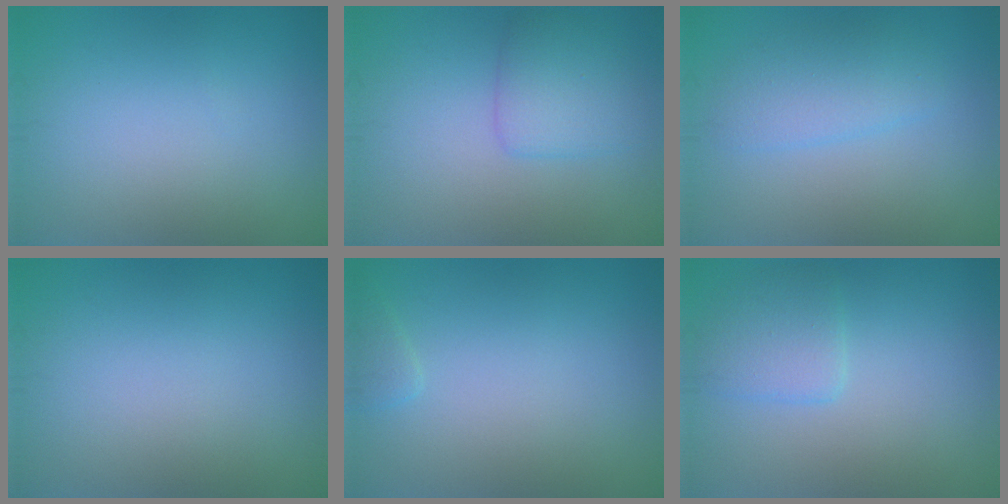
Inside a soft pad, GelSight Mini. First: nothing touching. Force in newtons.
{"total": 2.8, "press": 2.8, "slide": 0.2}
{"total": 2.6, "press": 2.6, "slide": 0.1}
{"total": 0.0}
{"total": 0.9, "press": 0.9, "slide": 0.1}
{"total": 2.6, "press": 2.6, "slide": 0.1}